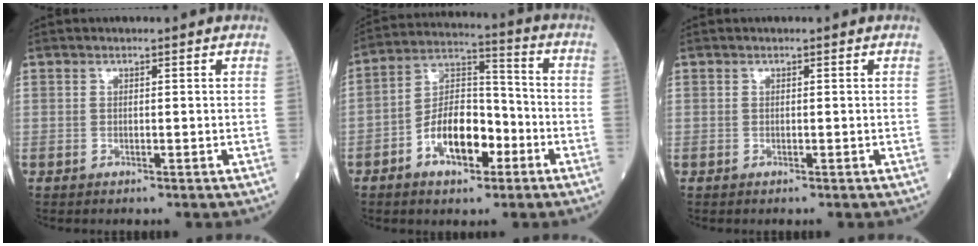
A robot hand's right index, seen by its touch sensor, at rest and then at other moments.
{"total": 11.0, "force": [-4.7, 5.2, 8.5], "torque": [-0.163, 0.021, -0.082]}
{"total": 0.0}